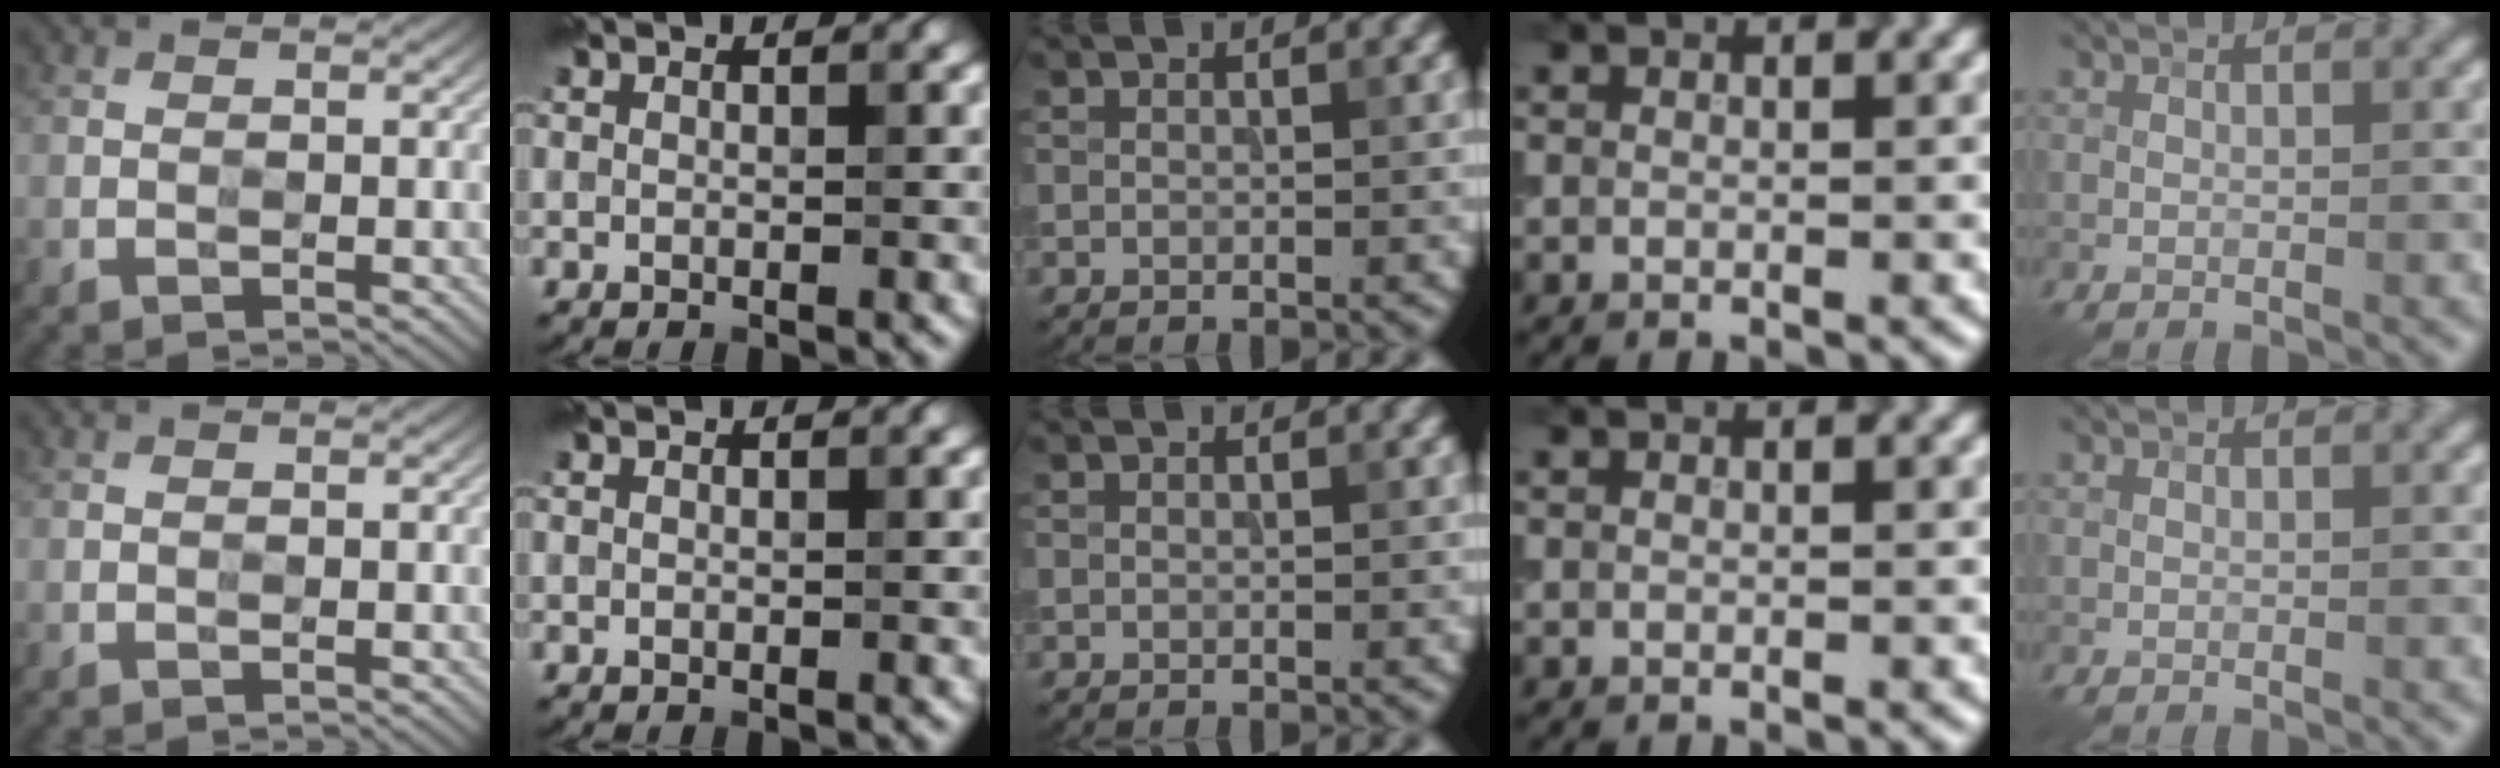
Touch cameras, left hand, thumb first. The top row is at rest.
{}